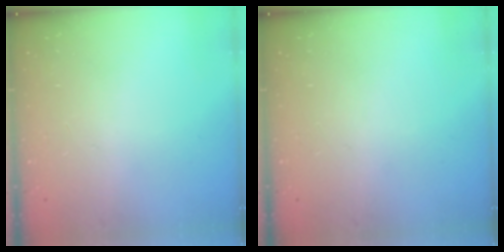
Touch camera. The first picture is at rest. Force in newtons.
{"total": 0.0}